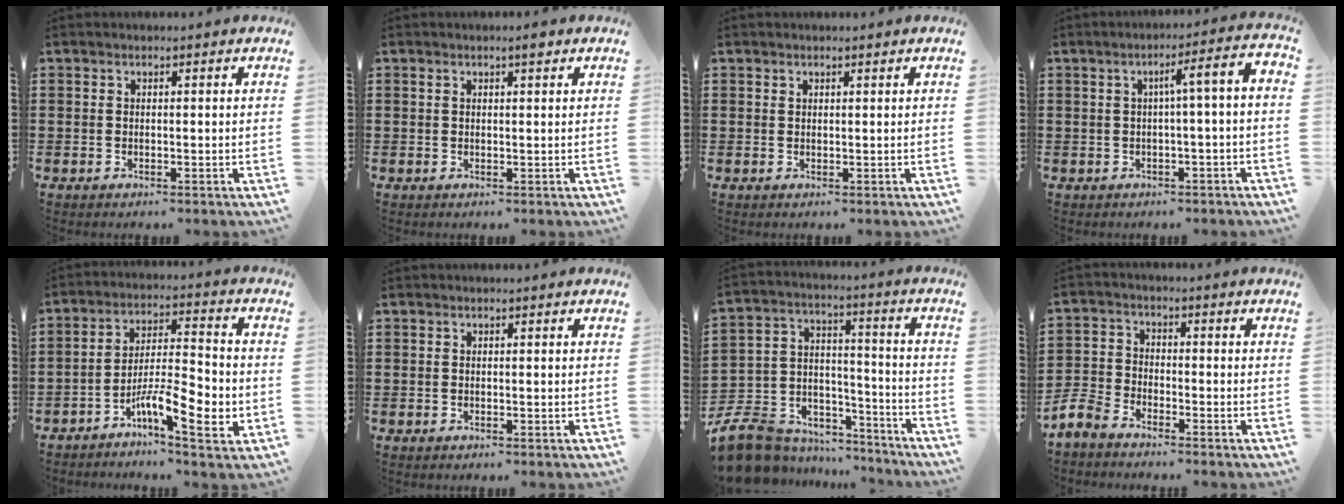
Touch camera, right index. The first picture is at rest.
{"total": 1.6, "force": [0.9, 0.4, 1.3], "torque": [-0.020, 0.000, 0.012]}
{"total": 0.5, "force": [0.4, 0.3, 0.1], "torque": [-0.003, 0.002, 0.008]}
{"total": 4.7, "force": [-0.7, 0.0, 4.6], "torque": [-0.079, -0.004, -0.022]}
{"total": 9.7, "force": [-4.0, 2.7, 8.4], "torque": [-0.147, 0.003, -0.070]}
{"total": 0.0}
{"total": 9.1, "force": [-7.3, 5.3, 1.5], "torque": [-0.058, 0.012, -0.139]}
{"total": 4.5, "force": [-4.3, 1.1, 0.9], "torque": [-0.049, -0.005, -0.095]}